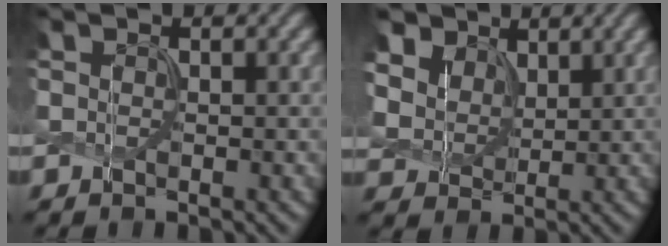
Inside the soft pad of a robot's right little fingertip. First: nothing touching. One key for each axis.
{"total": 7.8, "fx": 4.9, "fy": 5.1, "fz": 3.3, "tx": -0.127, "ty": 0.005, "tz": 0.096}